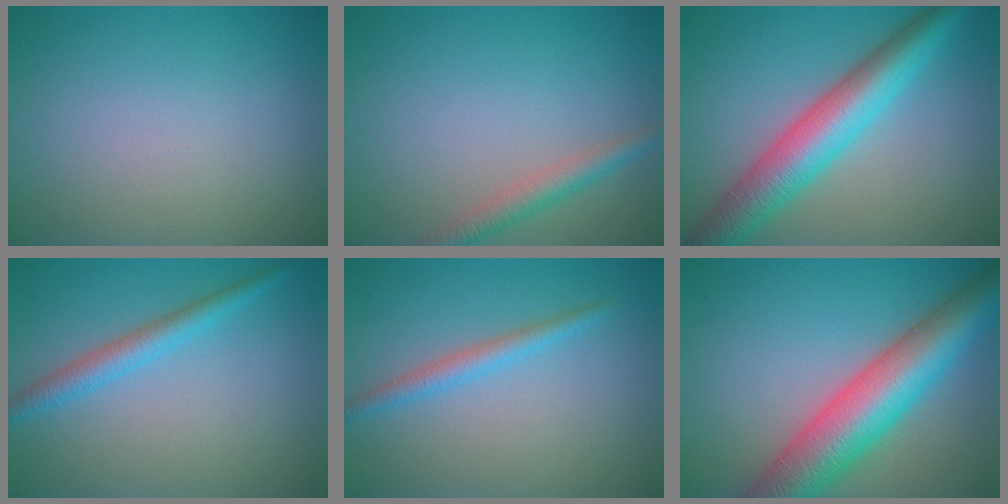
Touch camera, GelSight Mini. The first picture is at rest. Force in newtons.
{"total": 2.4, "press": 2.4, "slide": 0.0}
{"total": 7.3, "press": 7.3, "slide": 0.1}
{"total": 2.6, "press": 2.6, "slide": 0.0}
{"total": 2.0, "press": 2.0, "slide": 0.1}
{"total": 10.8, "press": 10.8, "slide": 0.3}